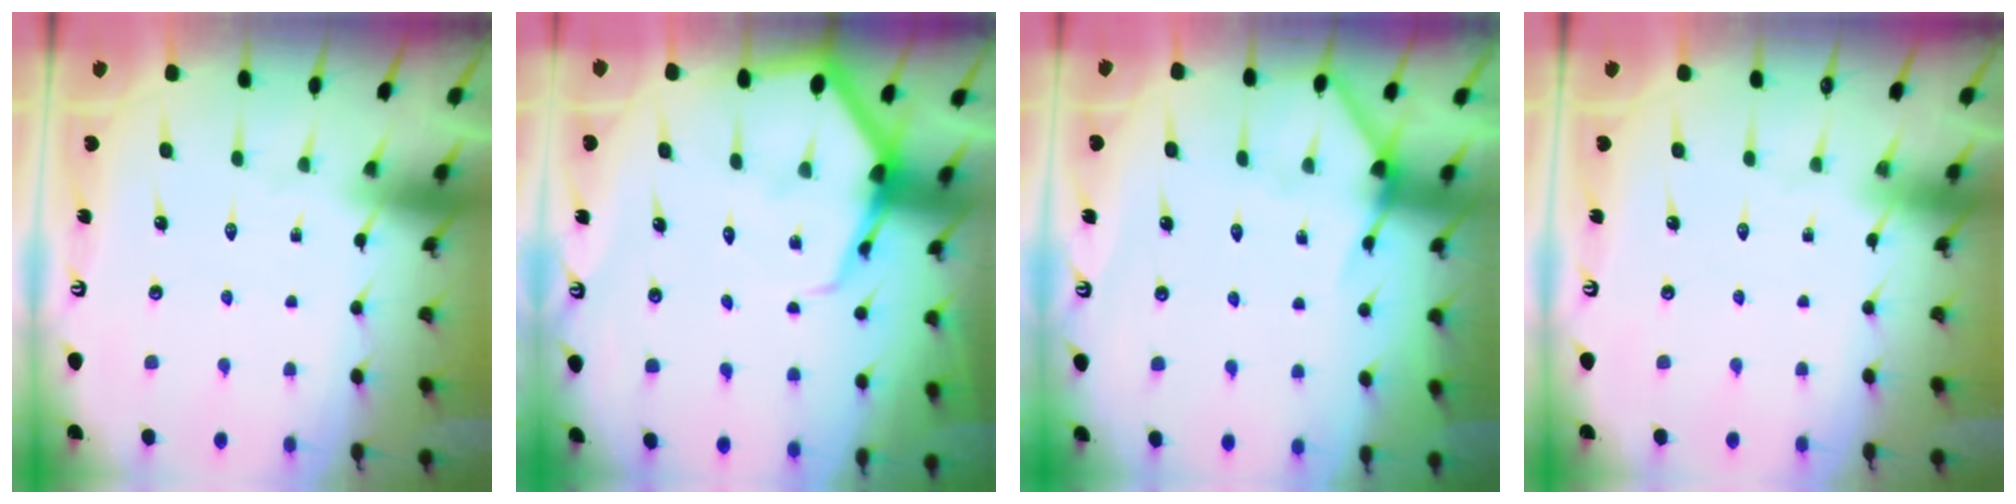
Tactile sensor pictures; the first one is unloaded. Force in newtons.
{"total": 6.7, "press": 6.6, "slide": 0.7}
{"total": 5.4, "press": 5.4, "slide": 0.5}
{"total": 0.0}